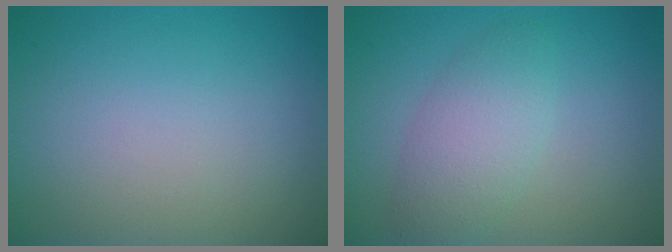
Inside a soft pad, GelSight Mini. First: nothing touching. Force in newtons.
{"total": 3.7, "press": 3.7, "slide": 0.2}